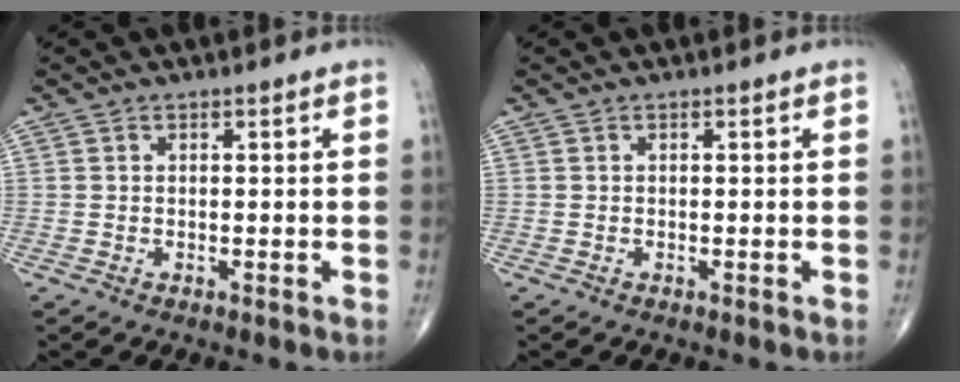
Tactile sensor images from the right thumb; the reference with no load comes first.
{"total": 0.0}